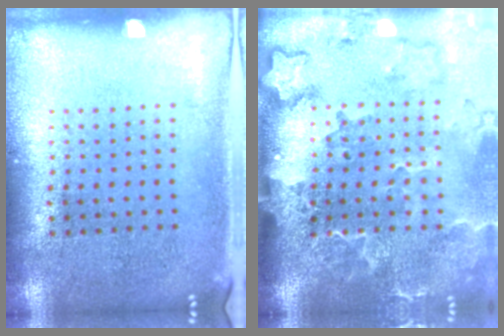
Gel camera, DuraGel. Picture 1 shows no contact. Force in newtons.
{"total": 3.2, "press": 2.3, "slide": 2.1}